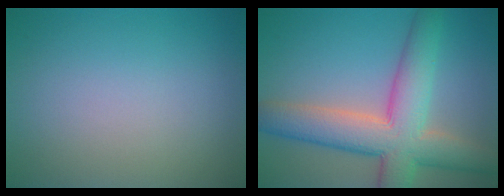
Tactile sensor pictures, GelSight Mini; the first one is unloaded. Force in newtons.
{"total": 8.8, "press": 8.7, "slide": 0.4}